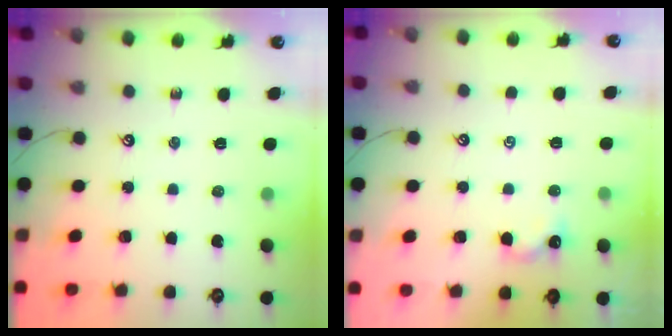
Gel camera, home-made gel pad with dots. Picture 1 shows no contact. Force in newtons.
{"total": 0.9, "press": 0.9, "slide": 0.3}